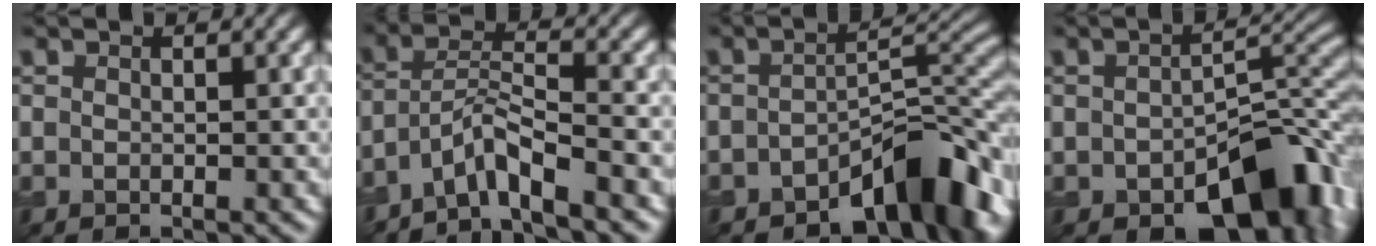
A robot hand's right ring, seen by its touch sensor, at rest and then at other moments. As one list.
[{"total": 4.6, "force": [-3.9, 0.2, 2.5], "torque": [-0.043, 0.013, -0.072]}, {"total": 8.0, "force": [-4.5, 3.5, 5.6], "torque": [-0.061, 0.016, -0.069]}, {"total": 9.4, "force": [-4.2, 5.0, 6.8], "torque": [-0.088, -0.006, -0.046]}]